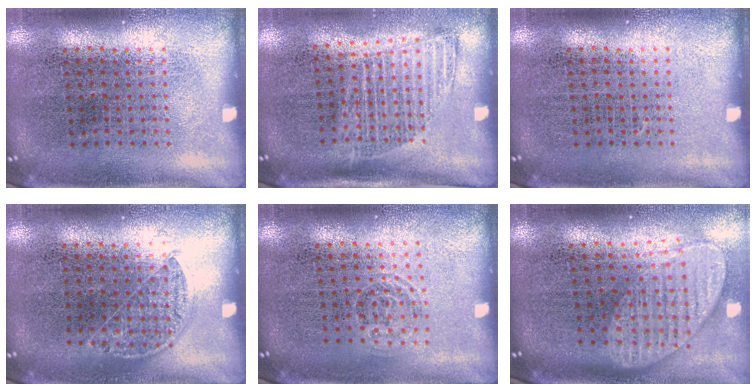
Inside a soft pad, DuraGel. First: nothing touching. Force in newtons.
{"total": 1.3, "press": 1.1, "slide": 0.7}
{"total": 0.0}
{"total": 0.8, "press": 0.6, "slide": 0.6}
{"total": 0.7, "press": 0.4, "slide": 0.6}
{"total": 2.0, "press": 1.6, "slide": 1.3}